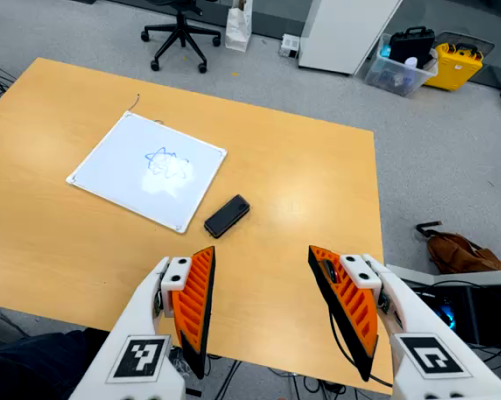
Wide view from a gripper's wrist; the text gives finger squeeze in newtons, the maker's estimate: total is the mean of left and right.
{"total": 0.0}